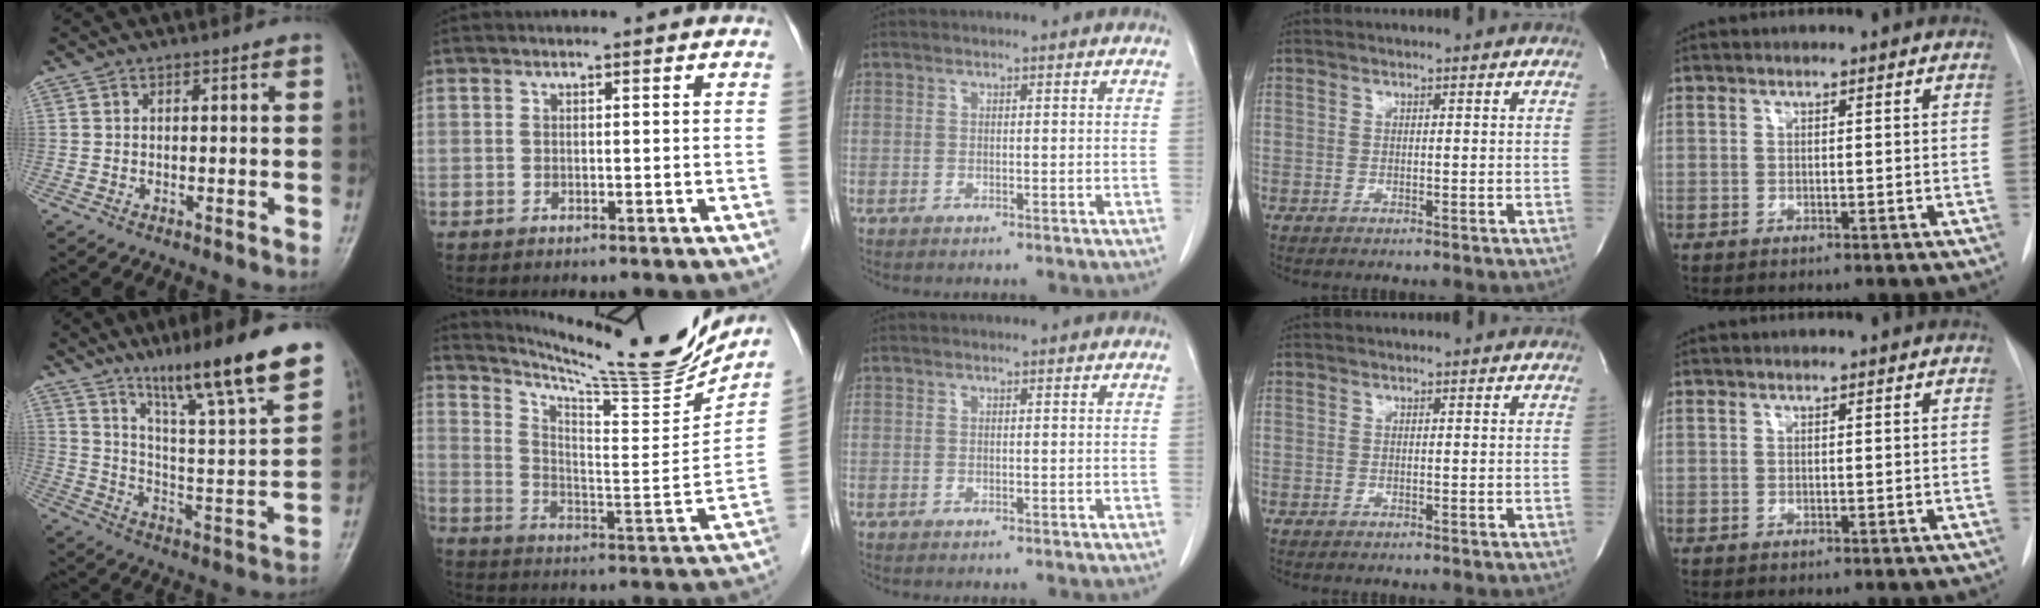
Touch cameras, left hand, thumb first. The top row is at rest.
{"thumb": {"total": 20.3, "force": [14.3, 1.6, 14.3], "torque": [-0.195, -0.071, 0.234]}, "index": {"total": 20.2, "force": [18.9, -0.1, 7.2], "torque": [-0.126, -0.070, 0.275]}}